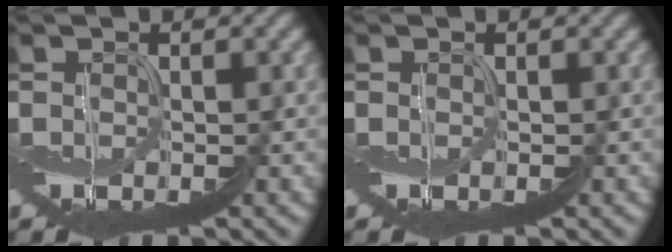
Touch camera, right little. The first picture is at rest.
{"total": 0.0}